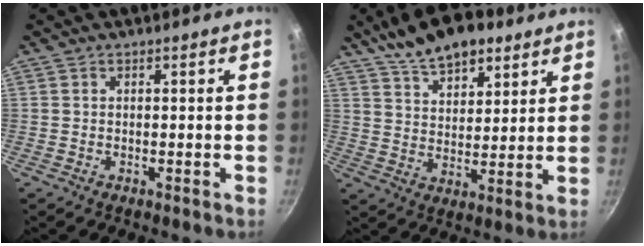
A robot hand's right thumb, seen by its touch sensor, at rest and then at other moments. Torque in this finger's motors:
{"motor_torque": [1.17, 1.43, 0.25, -0.19, 0.05]}